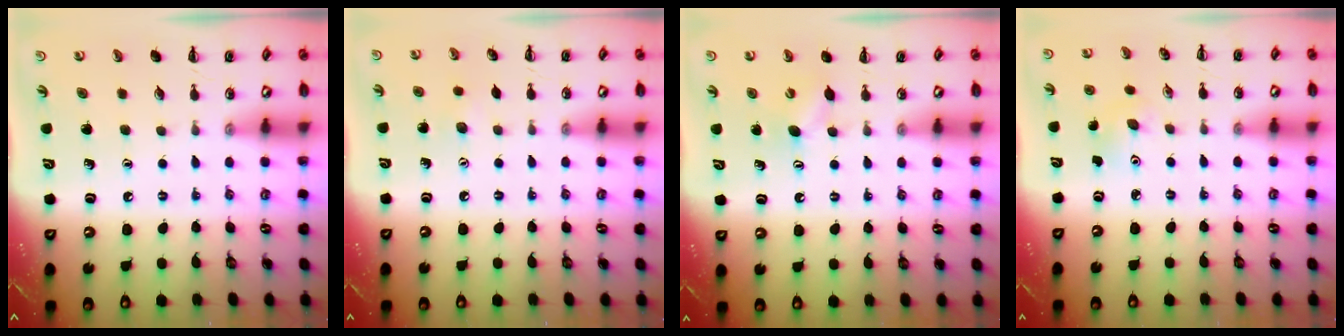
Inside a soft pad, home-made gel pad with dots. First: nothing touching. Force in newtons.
{"total": 2.5, "press": 2.4, "slide": 0.6}
{"total": 5.1, "press": 4.9, "slide": 1.3}
{"total": 4.7, "press": 4.5, "slide": 1.3}